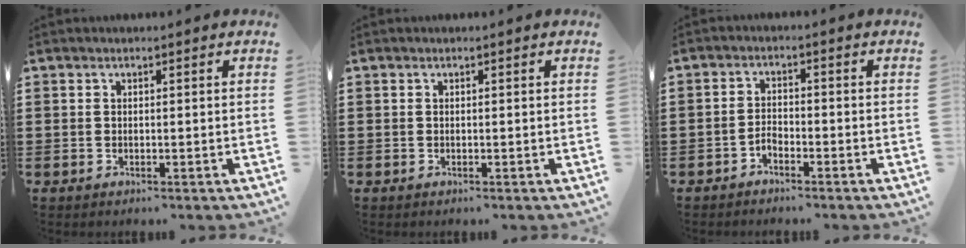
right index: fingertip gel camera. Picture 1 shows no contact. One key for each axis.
{"total": 0.0}
{"total": 1.9, "fx": -1.6, "fy": 0.7, "fz": 0.5, "tx": -0.017, "ty": 0.003, "tz": -0.034}